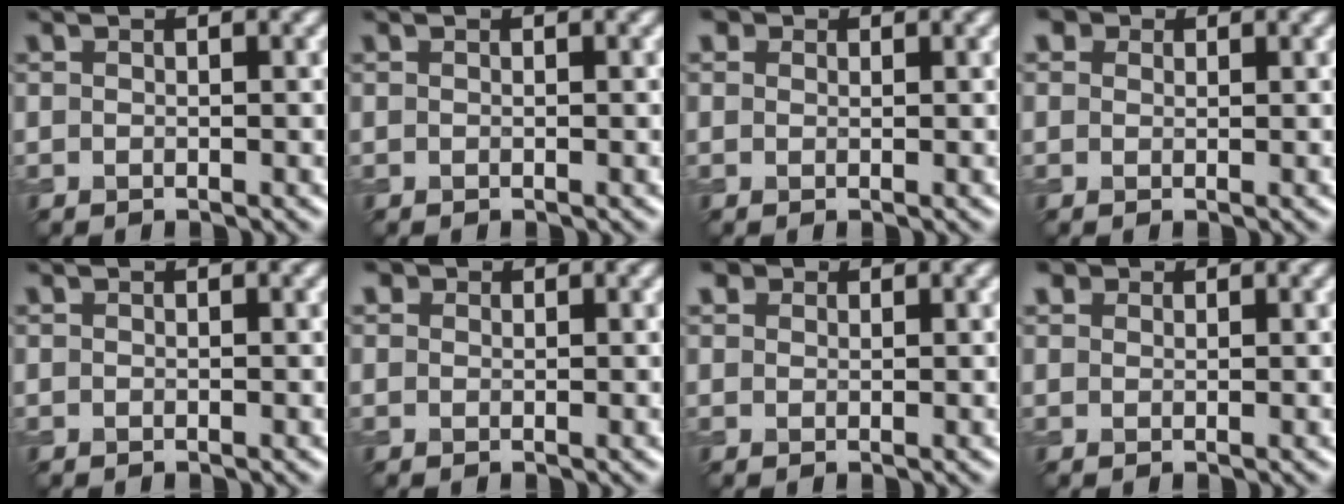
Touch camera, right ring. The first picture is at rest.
{"total": 0.0}
{"total": 1.4, "force": [0.9, 1.0, 0.5], "torque": [-0.006, -0.001, 0.002]}
{"total": 2.9, "force": [1.8, 2.0, 1.2], "torque": [-0.028, 0.009, 0.006]}
{"total": 0.0}
{"total": 1.2, "force": [0.7, 0.9, 0.4], "torque": [-0.006, -0.001, 0.002]}
{"total": 1.9, "force": [1.3, 1.1, 0.6], "torque": [-0.010, -0.001, 0.012]}
{"total": 1.5, "force": [1.1, 0.9, 0.4], "torque": [-0.005, -0.003, 0.012]}